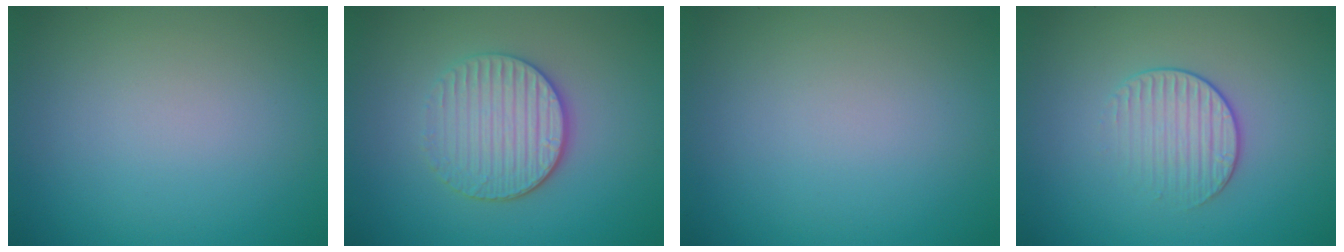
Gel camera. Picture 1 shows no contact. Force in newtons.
{"total": 4.0, "press": 3.5, "slide": 2.0}
{"total": 0.0}
{"total": 2.0, "press": 1.4, "slide": 1.4}